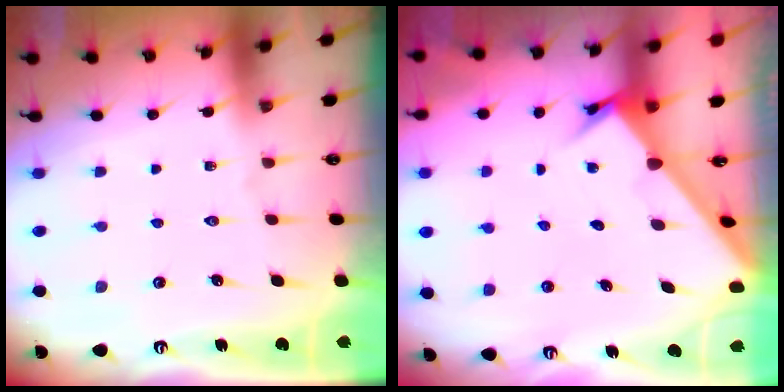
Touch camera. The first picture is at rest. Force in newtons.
{"total": 2.5, "press": 2.5, "slide": 0.3}